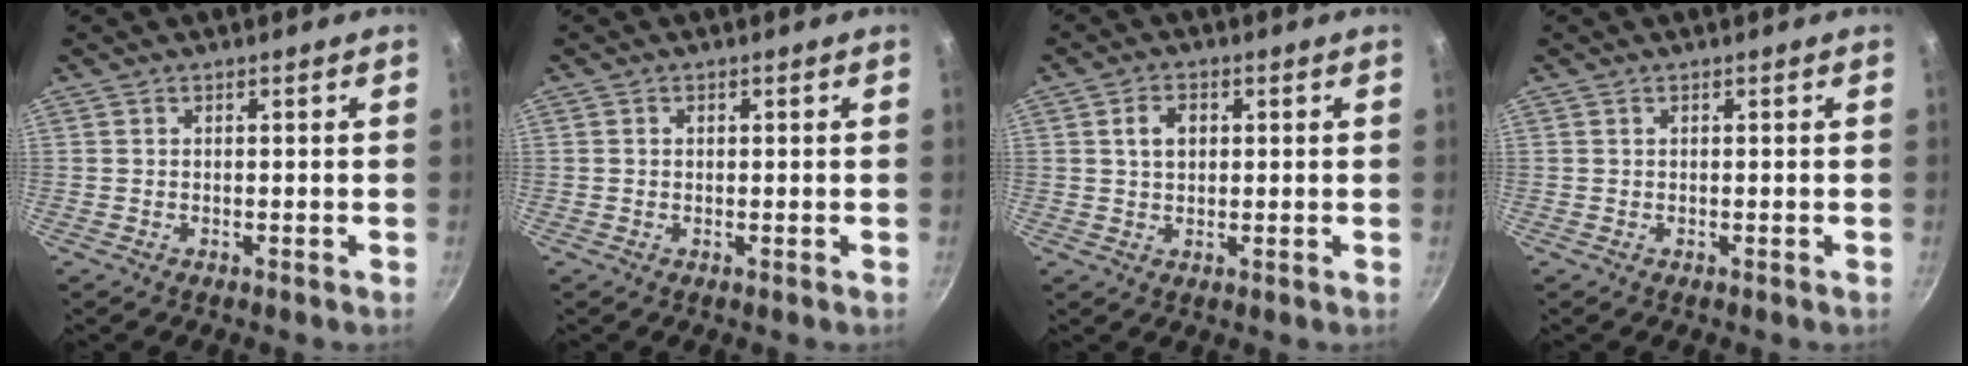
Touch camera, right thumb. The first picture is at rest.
{"total": 0.6, "force": [0.1, 0.6, 0.3], "torque": [-0.002, 0.004, 0.001]}
{"total": 4.2, "force": [1.0, 2.9, 2.8], "torque": [-0.034, 0.003, 0.017]}
{"total": 0.0}